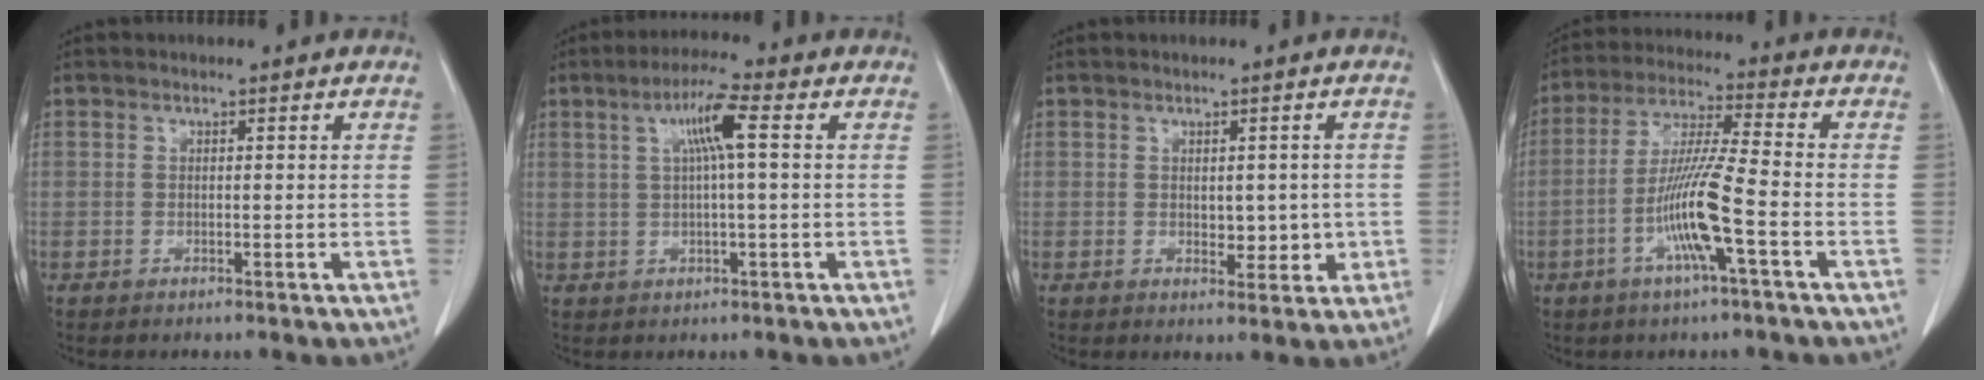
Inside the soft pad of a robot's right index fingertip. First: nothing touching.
{"total": 6.2, "force": [1.6, 0.7, 5.9], "torque": [-0.111, 0.015, 0.030]}
{"total": 4.4, "force": [-0.3, 2.5, 3.6], "torque": [-0.043, 0.003, 0.007]}
{"total": 11.0, "force": [-3.8, 0.0, 10.3], "torque": [-0.205, -0.002, -0.075]}